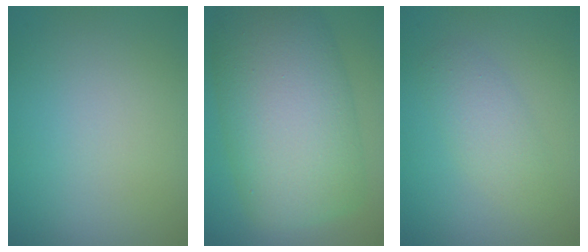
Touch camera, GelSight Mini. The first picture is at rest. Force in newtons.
{"total": 12.8, "press": 12.8, "slide": 0.5}
{"total": 2.5, "press": 2.5, "slide": 0.1}